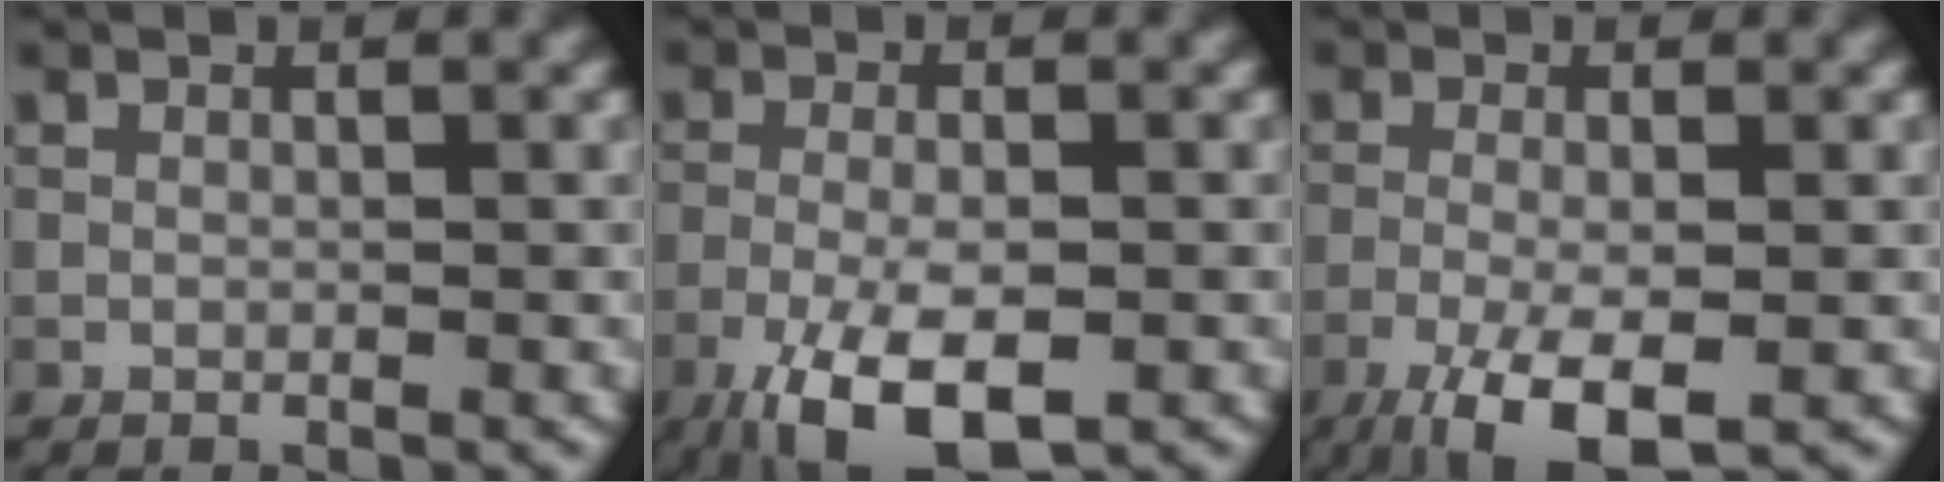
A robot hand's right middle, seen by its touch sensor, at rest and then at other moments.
{"total": 7.4, "force": [-4.0, 2.7, 5.6], "torque": [-0.113, -0.010, -0.070]}
{"total": 6.1, "force": [-3.0, 1.7, 5.0], "torque": [-0.101, -0.007, -0.057]}